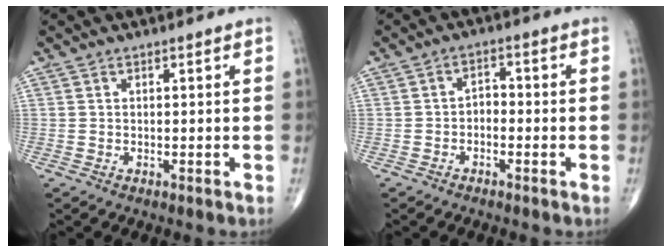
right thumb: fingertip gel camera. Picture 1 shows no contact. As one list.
[{"total": 2.6, "force": [-1.0, 1.7, 1.7], "torque": [-0.018, 0.018, -0.024]}]